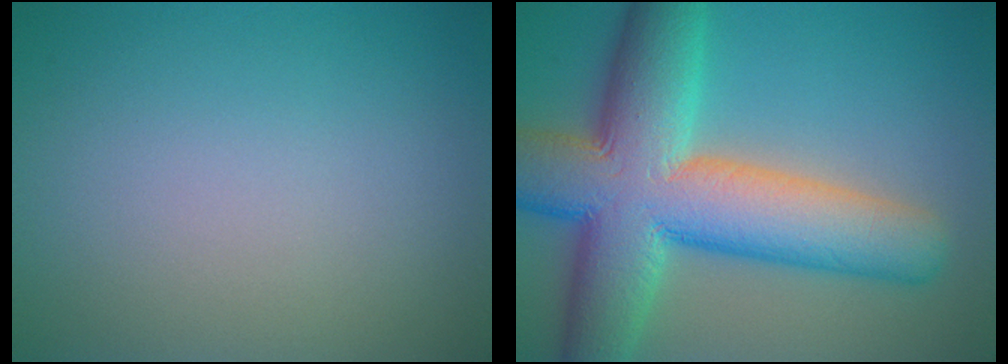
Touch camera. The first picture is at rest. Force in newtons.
{"total": 13.8, "press": 13.7, "slide": 0.5}